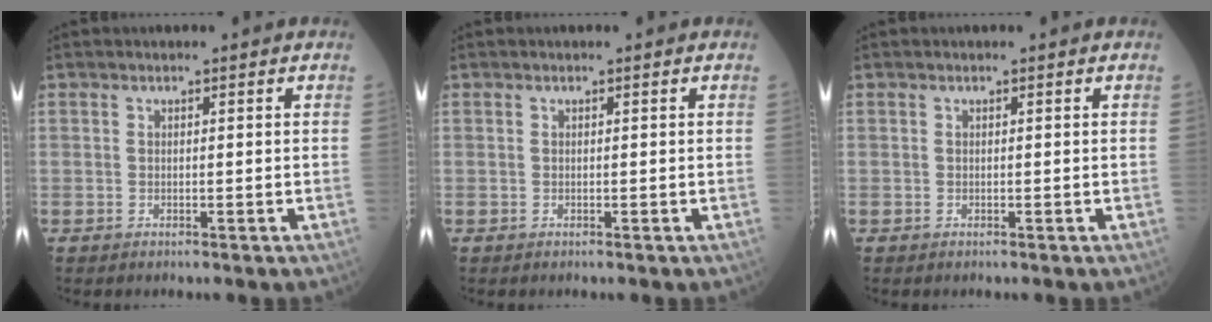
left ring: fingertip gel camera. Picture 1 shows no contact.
{"total": 0.0}
{"total": 0.0}